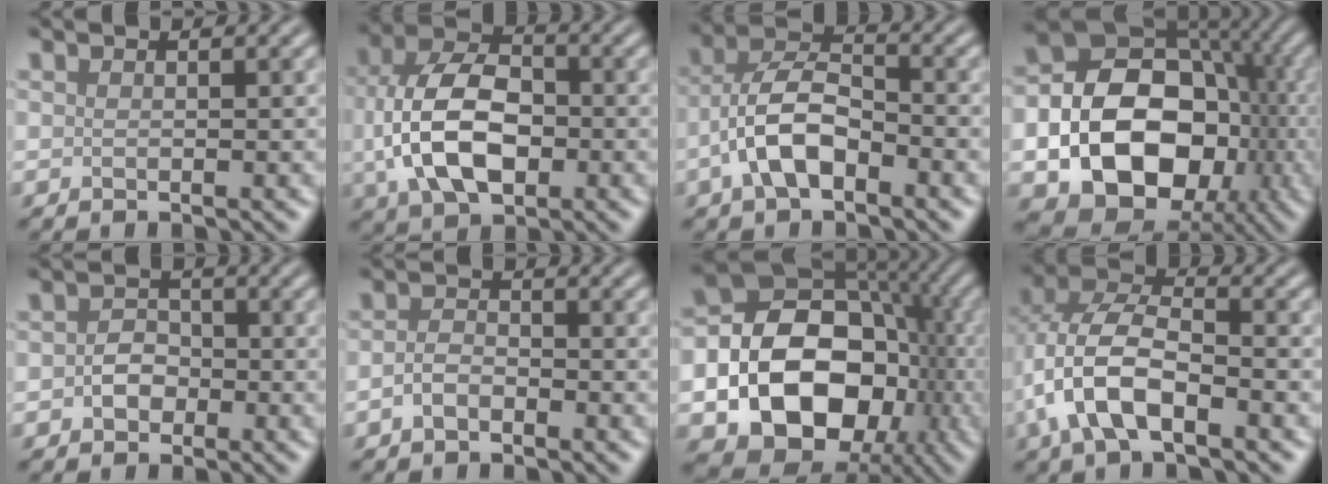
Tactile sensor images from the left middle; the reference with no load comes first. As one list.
[{"total": 9.4, "force": [-0.9, 6.0, 7.2], "torque": [-0.157, 0.003, -0.021]}, {"total": 6.1, "force": [-2.5, 3.0, 4.6], "torque": [-0.085, 0.012, -0.051]}, {"total": 16.7, "force": [-3.8, 12.7, 10.1], "torque": [-0.140, -0.022, -0.076]}, {"total": 2.2, "force": [-0.7, 1.8, 1.1], "torque": [-0.019, 0.001, -0.017]}, {"total": 1.9, "force": [-1.0, 1.1, 1.3], "torque": [-0.026, 0.003, -0.025]}, {"total": 18.2, "force": [-4.4, 14.3, 10.4], "torque": [-0.164, -0.018, -0.084]}, {"total": 7.5, "force": [-2.3, 3.9, 6.0], "torque": [-0.131, 0.006, -0.051]}]